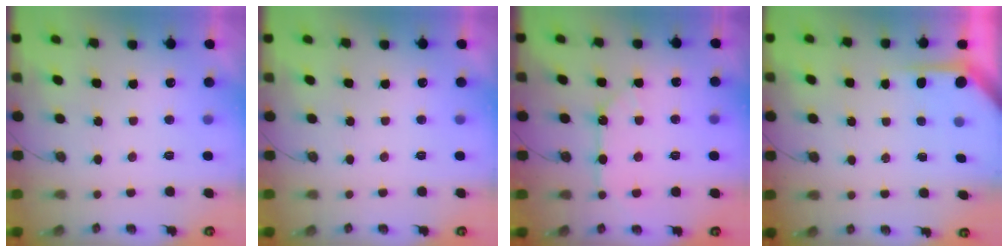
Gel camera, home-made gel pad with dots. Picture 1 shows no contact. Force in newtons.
{"total": 0.0}
{"total": 10.2, "press": 10.1, "slide": 1.1}
{"total": 3.5, "press": 3.5, "slide": 0.4}